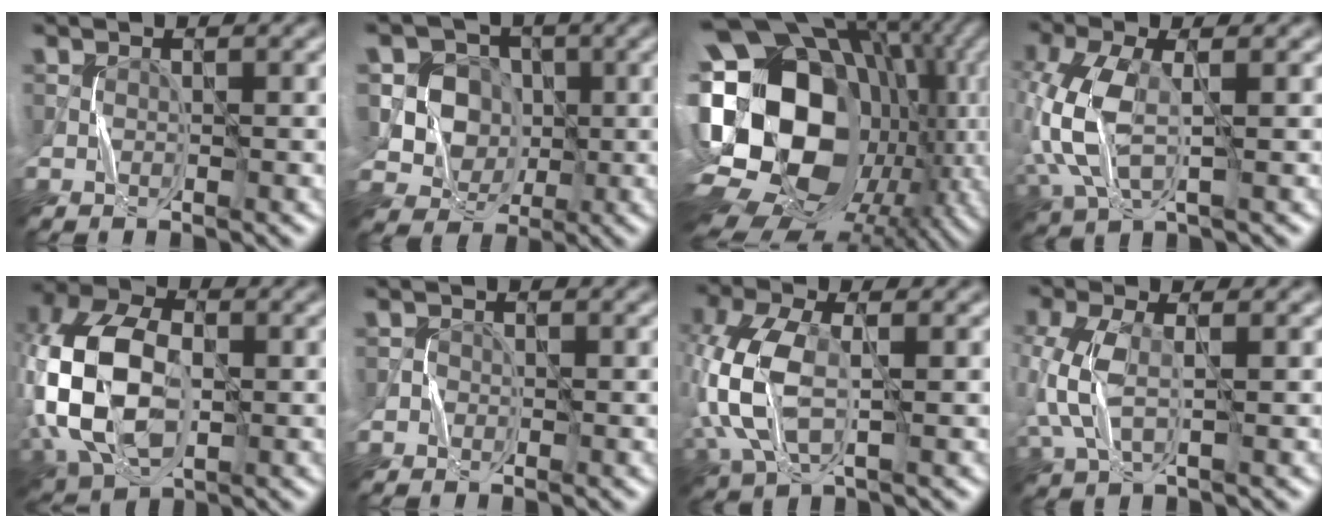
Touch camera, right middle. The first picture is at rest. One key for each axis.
{"total": 8.7, "fx": -0.4, "fy": 7.8, "fz": 3.9, "tx": -0.096, "ty": 0.035, "tz": -0.032}
{"total": 20.5, "fx": -3.2, "fy": 13.8, "fz": 14.9, "tx": -0.271, "ty": 0.022, "tz": -0.055}
{"total": 5.7, "fx": -0.8, "fy": 2.3, "fz": 5.1, "tx": -0.144, "ty": 0.000, "tz": -0.013}
{"total": 12.3, "fx": -1.5, "fy": 7.7, "fz": 9.4, "tx": -0.223, "ty": 0.001, "tz": -0.036}
{"total": 1.4, "fx": -1.0, "fy": 0.9, "fz": -0.2, "tx": 0.011, "ty": 0.008, "tz": -0.026}
{"total": 6.7, "fx": -0.9, "fy": 3.3, "fz": 5.8, "tx": -0.157, "ty": 0.001, "tz": -0.017}
{"total": 2.9, "fx": -0.7, "fy": 0.6, "fz": 2.7, "tx": -0.081, "ty": -0.002, "tz": -0.010}